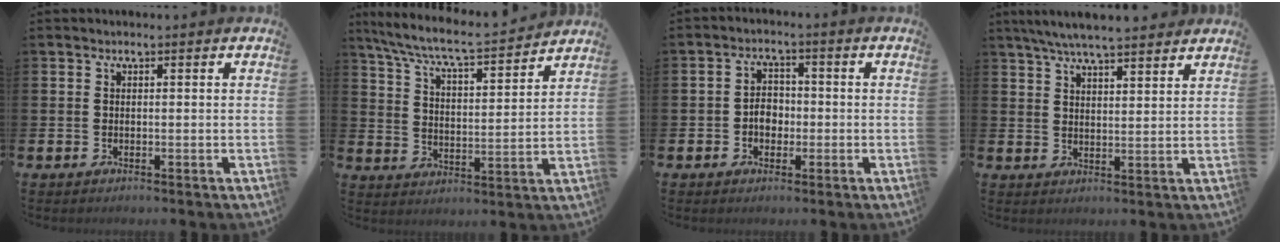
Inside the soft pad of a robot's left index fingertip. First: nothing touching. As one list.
[{"total": 7.3, "force": [6.9, 0.4, 2.5], "torque": [-0.079, -0.054, 0.115]}, {"total": 3.2, "force": [-0.8, 2.4, 1.9], "torque": [-0.024, 0.001, -0.021]}, {"total": 6.1, "force": [5.8, 0.5, 1.9], "torque": [-0.061, -0.017, 0.107]}]